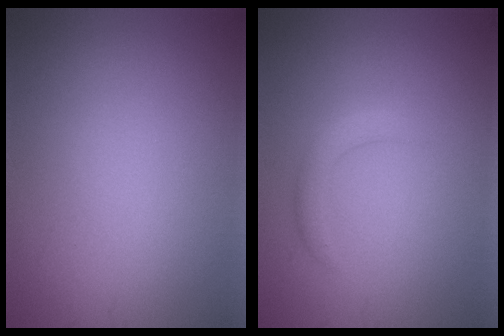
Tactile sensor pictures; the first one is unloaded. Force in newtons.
{"total": 1.5, "press": 1.5, "slide": 0.1}